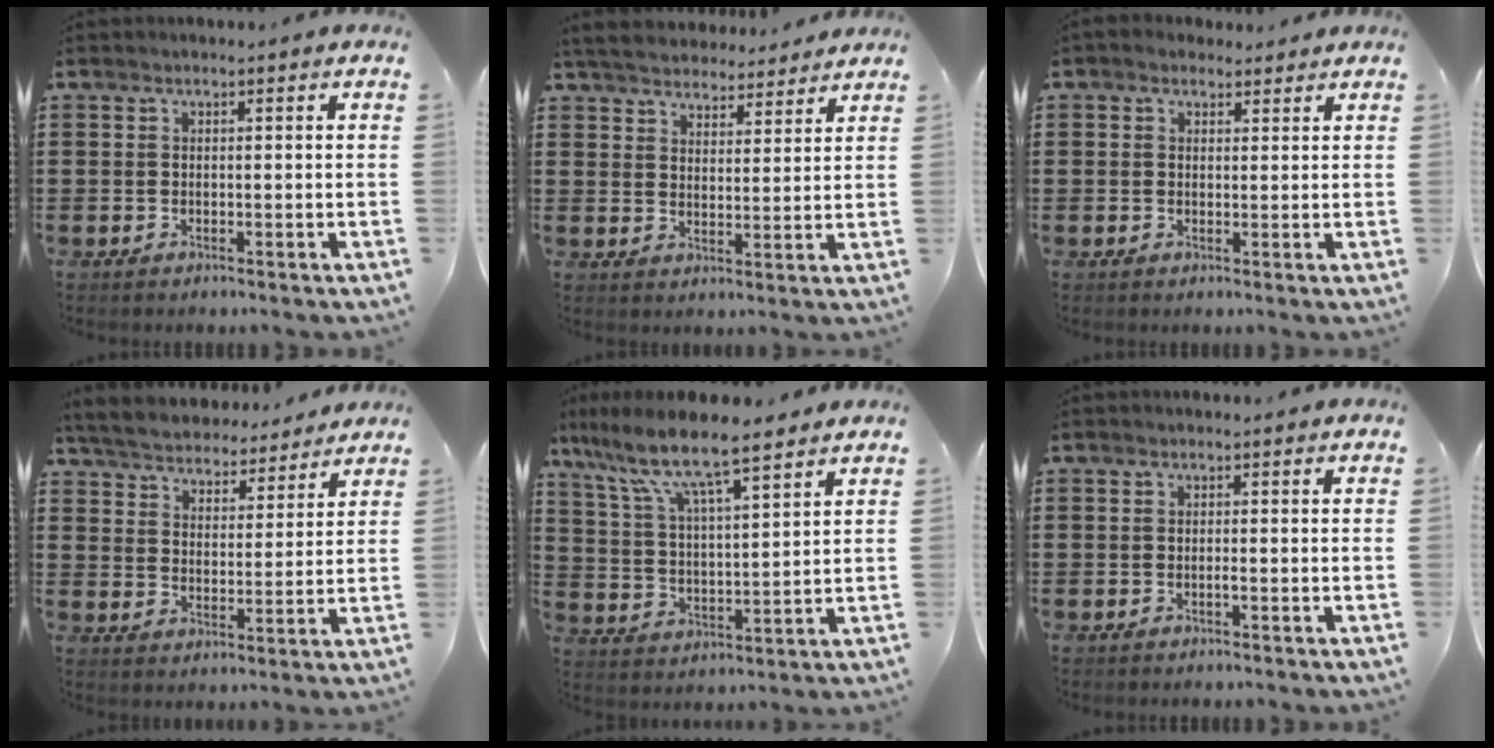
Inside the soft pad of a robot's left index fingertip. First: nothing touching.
{"total": 4.7, "force": [4.5, 1.1, 0.8], "torque": [-0.036, -0.017, 0.080]}
{"total": 2.3, "force": [1.8, 1.4, 0.5], "torque": [-0.010, 0.003, 0.031]}
{"total": 5.2, "force": [5.2, 0.4, 0.2], "torque": [-0.032, -0.036, 0.088]}
{"total": 8.6, "force": [6.9, 1.2, 4.9], "torque": [-0.123, -0.032, 0.115]}
{"total": 0.6, "force": [-0.2, 0.0, 0.5], "torque": [-0.010, -0.003, -0.002]}